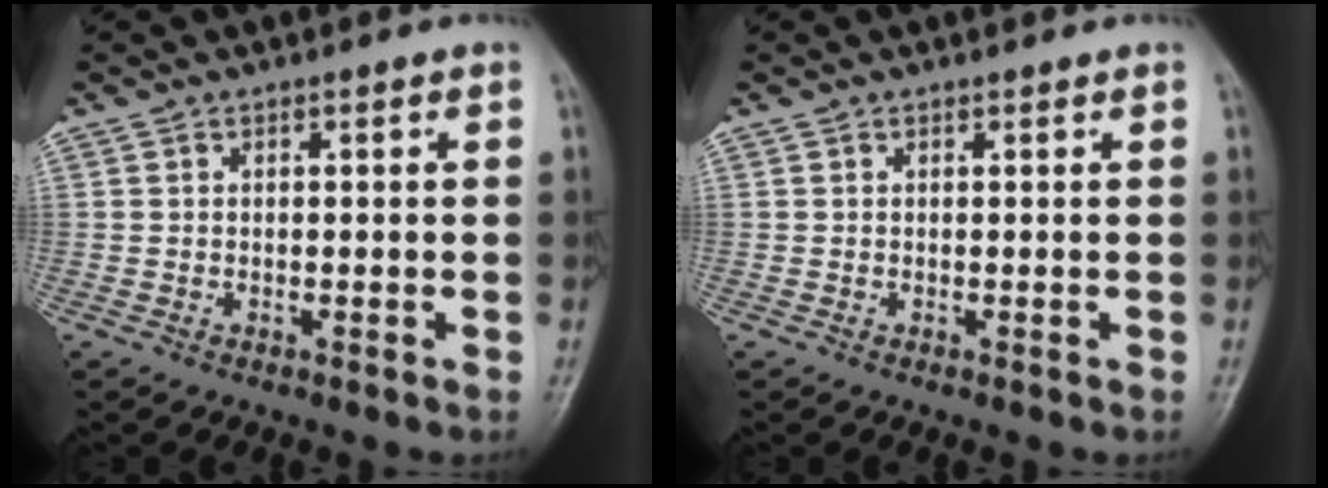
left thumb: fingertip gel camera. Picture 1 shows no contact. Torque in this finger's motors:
{"motor_torque": [0.00, 0.00, 0.00, 0.00, 0.00]}